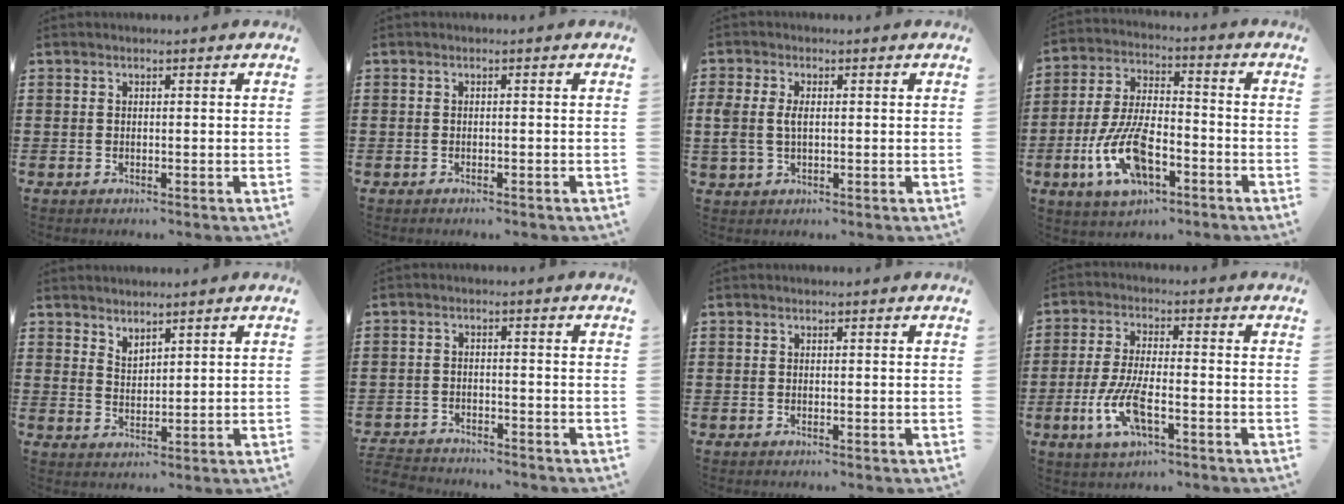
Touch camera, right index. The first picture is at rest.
{"total": 0.5, "force": [-0.5, 0.1, 0.1], "torque": [-0.005, -0.003, -0.010]}
{"total": 3.3, "force": [0.2, 2.0, 2.7], "torque": [-0.071, 0.003, -0.002]}
{"total": 11.0, "force": [-4.5, 5.0, 8.8], "torque": [-0.200, -0.003, -0.084]}
{"total": 2.2, "force": [2.2, 0.3, -0.4], "torque": [0.001, -0.001, 0.043]}
{"total": 3.0, "force": [-3.0, 0.2, -0.3], "torque": [-0.003, -0.002, -0.066]}
{"total": 0.0}
{"total": 8.1, "force": [-3.1, 2.6, 7.0], "torque": [-0.161, -0.016, -0.060]}